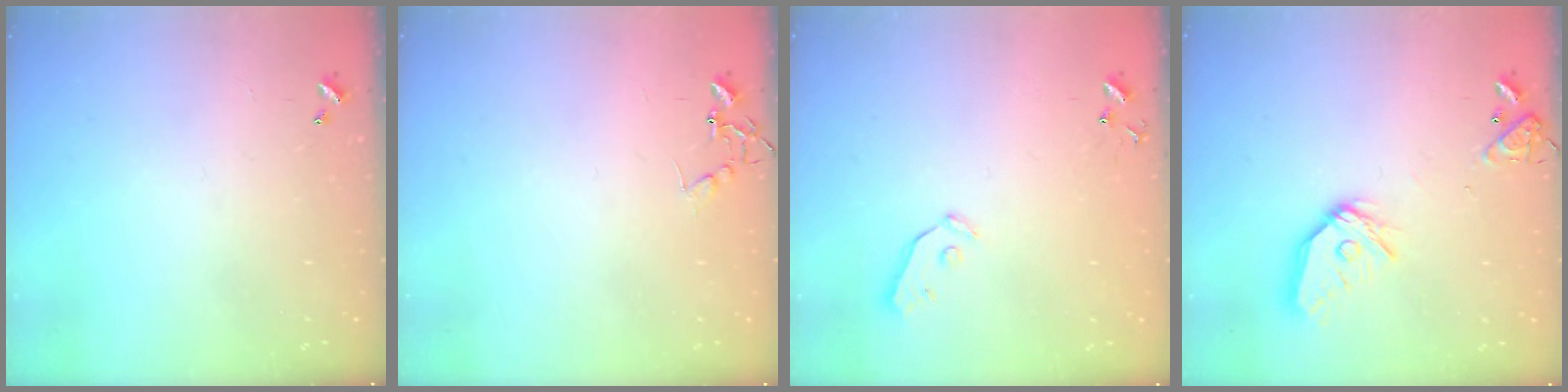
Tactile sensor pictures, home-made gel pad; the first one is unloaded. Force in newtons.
{"total": 6.9, "press": 6.9, "slide": 0.4}
{"total": 4.1, "press": 4.0, "slide": 0.8}
{"total": 15.8, "press": 15.6, "slide": 2.1}